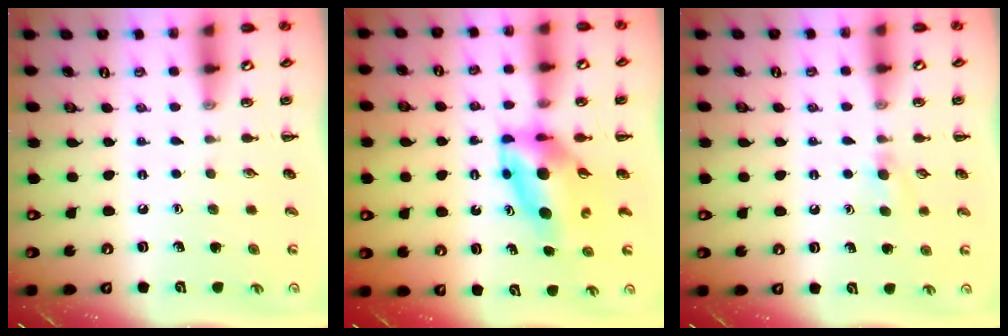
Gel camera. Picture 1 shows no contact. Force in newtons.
{"total": 7.2, "press": 6.9, "slide": 2.0}
{"total": 3.5, "press": 3.3, "slide": 1.3}